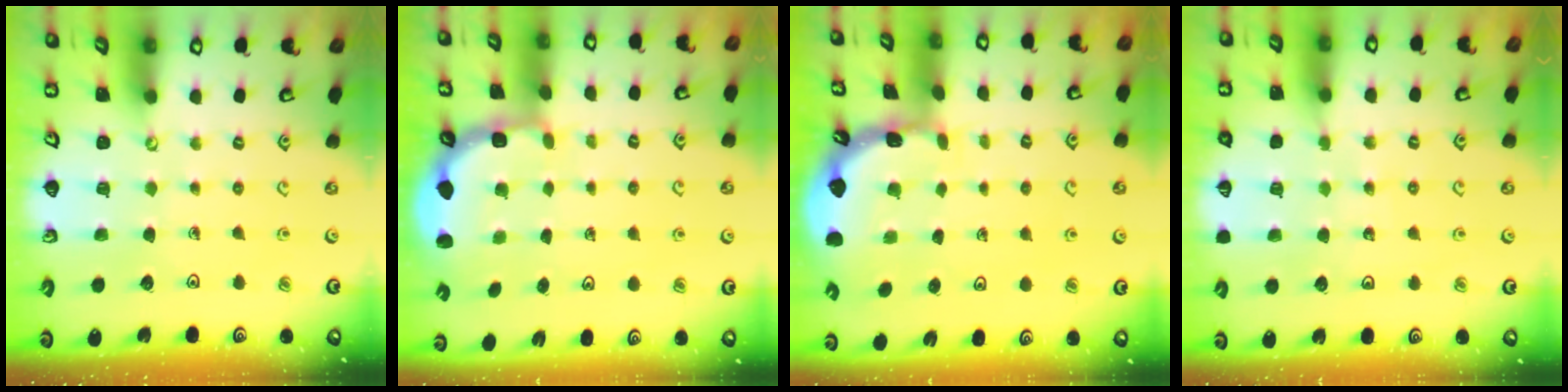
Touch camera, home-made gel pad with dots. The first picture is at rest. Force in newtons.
{"total": 2.7, "press": 2.3, "slide": 1.4}
{"total": 1.6, "press": 1.6, "slide": 0.1}
{"total": 4.0, "press": 3.9, "slide": 0.9}